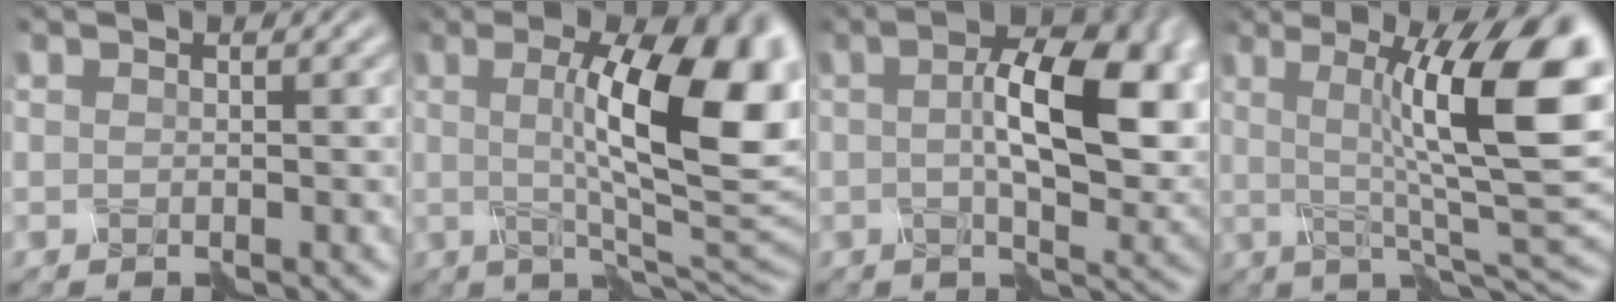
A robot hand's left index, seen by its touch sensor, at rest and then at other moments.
{"total": 11.4, "force": [0.6, 2.3, 11.1], "torque": [-0.153, 0.006, 0.012]}
{"total": 10.1, "force": [0.6, 3.0, 9.6], "torque": [-0.144, 0.009, 0.008]}
{"total": 11.8, "force": [1.3, 1.7, 11.6], "torque": [-0.162, 0.011, 0.020]}